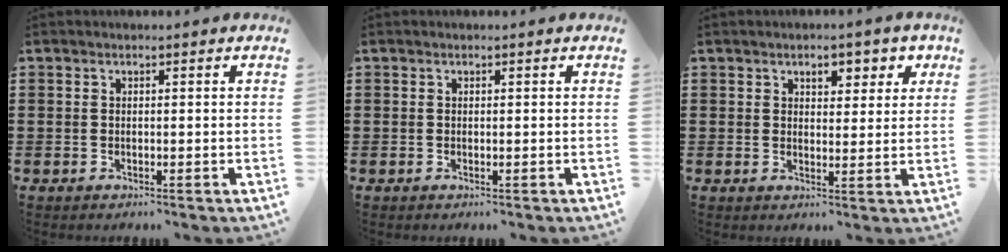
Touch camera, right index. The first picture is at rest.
{"total": 0.0}
{"total": 3.7, "force": [2.1, 2.2, 2.2], "torque": [-0.029, 0.001, 0.028]}